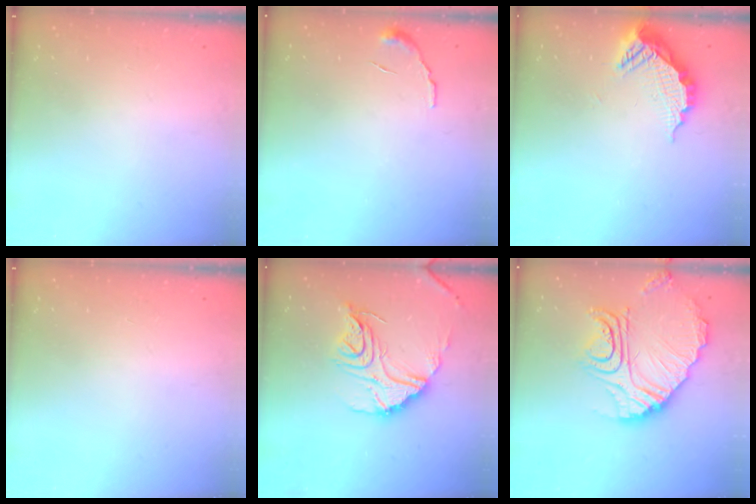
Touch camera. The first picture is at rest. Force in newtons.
{"total": 5.0, "press": 5.0, "slide": 0.2}
{"total": 9.5, "press": 9.5, "slide": 0.7}
{"total": 0.0}
{"total": 18.4, "press": 18.3, "slide": 1.8}
{"total": 19.1, "press": 19.0, "slide": 1.7}